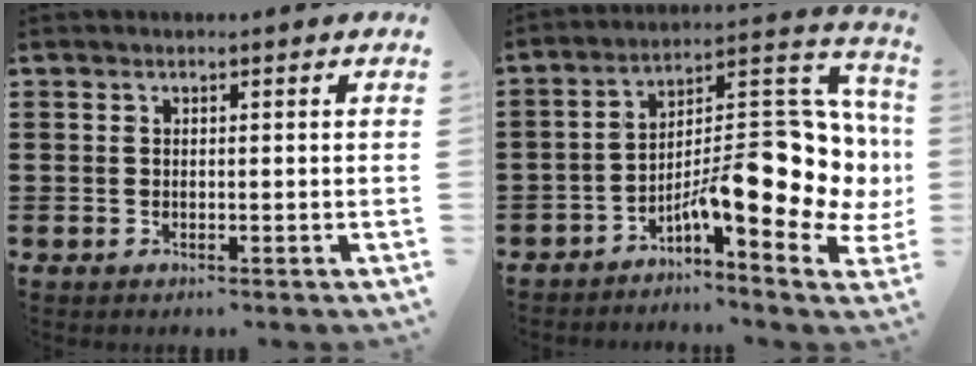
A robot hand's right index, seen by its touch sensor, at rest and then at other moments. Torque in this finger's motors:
{"motor_torque": [2.14, 0.00, 0.62, 0.21]}